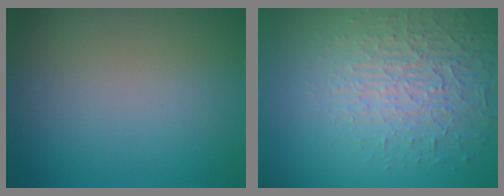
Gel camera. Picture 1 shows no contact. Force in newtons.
{"total": 4.4, "press": 4.0, "slide": 1.9}